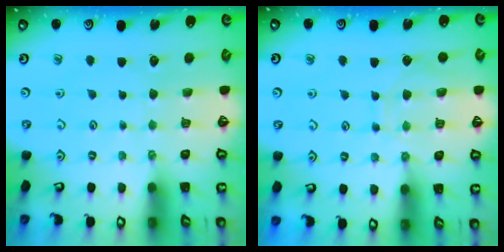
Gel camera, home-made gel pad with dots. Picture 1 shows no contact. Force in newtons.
{"total": 9.0, "press": 8.9, "slide": 0.9}